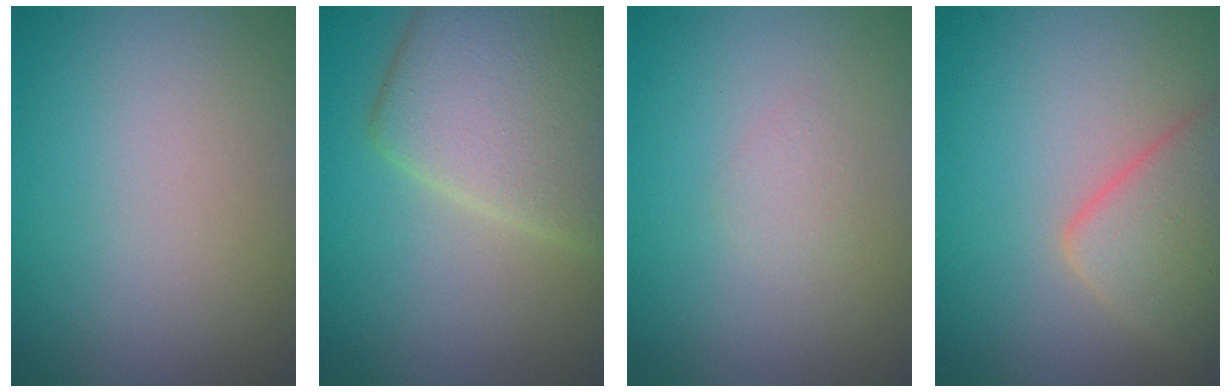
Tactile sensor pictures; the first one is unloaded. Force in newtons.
{"total": 7.8, "press": 7.8, "slide": 0.4}
{"total": 0.7, "press": 0.7, "slide": 0.0}
{"total": 4.2, "press": 4.2, "slide": 0.2}